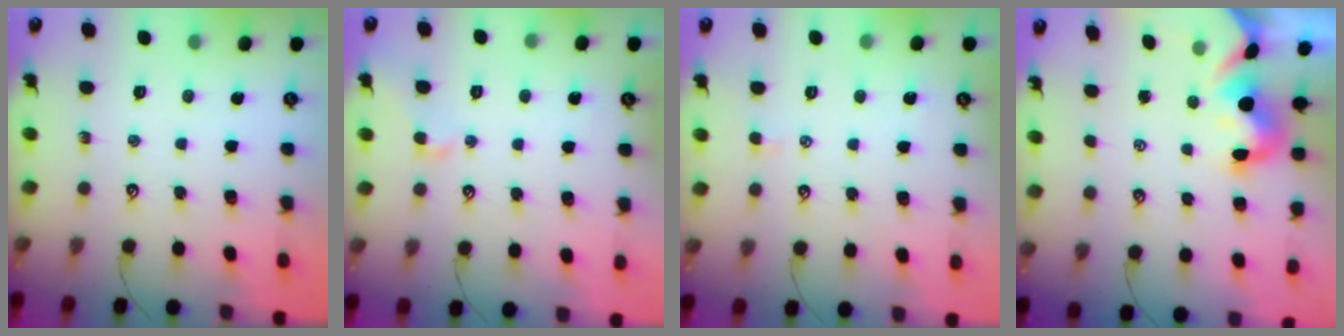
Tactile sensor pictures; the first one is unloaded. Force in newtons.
{"total": 0.5, "press": 0.5, "slide": 0.3}
{"total": 2.7, "press": 2.6, "slide": 0.3}
{"total": 4.1, "press": 4.0, "slide": 0.8}